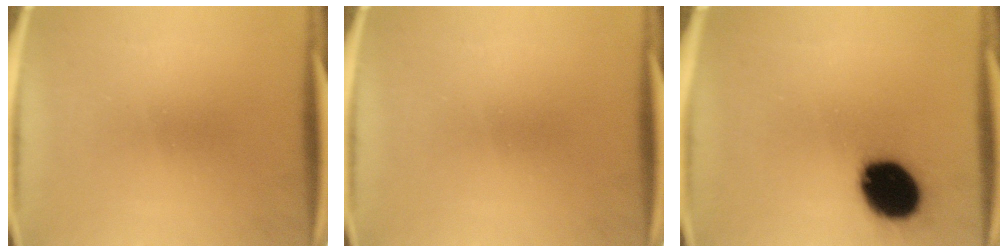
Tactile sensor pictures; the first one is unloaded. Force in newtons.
{"total": 0.0}
{"total": 16.6}